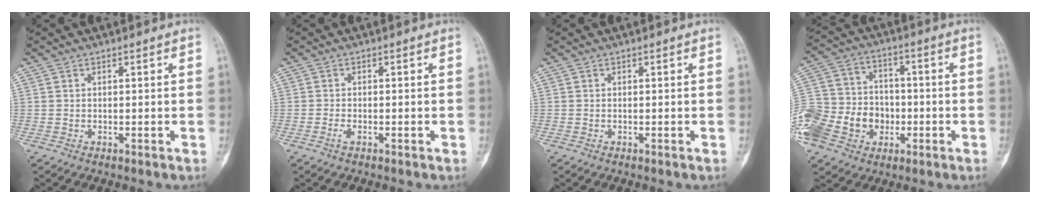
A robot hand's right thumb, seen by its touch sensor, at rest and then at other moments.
{"total": 0.9, "force": [-0.6, 0.4, 0.5], "torque": [-0.013, 0.001, -0.017]}
{"total": 0.0}
{"total": 21.9, "force": [-6.3, 17.5, 11.6], "torque": [-0.257, 0.044, -0.107]}